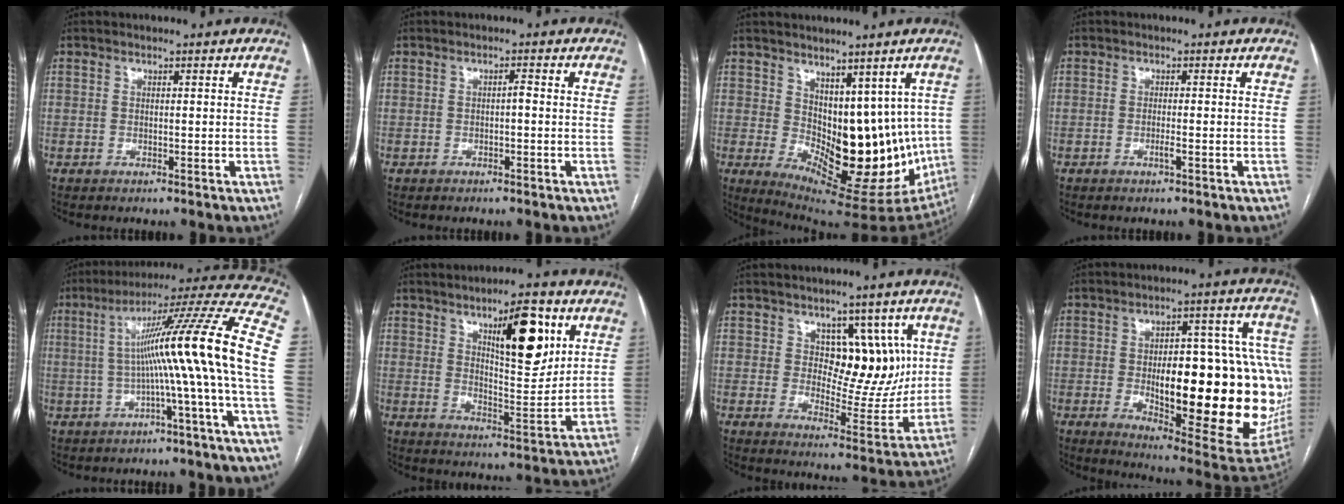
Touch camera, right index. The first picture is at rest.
{"total": 0.9, "force": [-0.2, 0.2, 0.8], "torque": [-0.011, 0.003, -0.003]}
{"total": 15.7, "force": [1.4, 8.4, 13.3], "torque": [-0.185, -0.014, 0.049]}
{"total": 1.1, "force": [-0.5, 0.0, 1.0], "torque": [-0.022, -0.001, -0.007]}
{"total": 17.2, "force": [-1.2, -2.1, 17.1], "torque": [-0.237, 0.033, -0.028]}
{"total": 12.6, "force": [5.9, 3.6, 10.6], "torque": [-0.158, -0.003, 0.096]}
{"total": 10.1, "force": [3.3, 5.8, 7.6], "torque": [-0.086, 0.007, 0.059]}
{"total": 28.5, "force": [-2.7, 8.8, 26.9], "torque": [-0.285, 0.020, -0.011]}